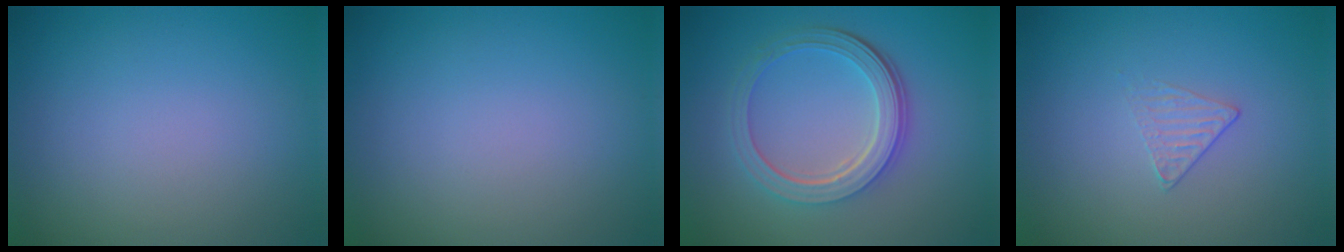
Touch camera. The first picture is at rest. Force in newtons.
{"total": 0.0}
{"total": 5.1, "press": 3.7, "slide": 3.5}
{"total": 1.1, "press": 0.5, "slide": 1.0}